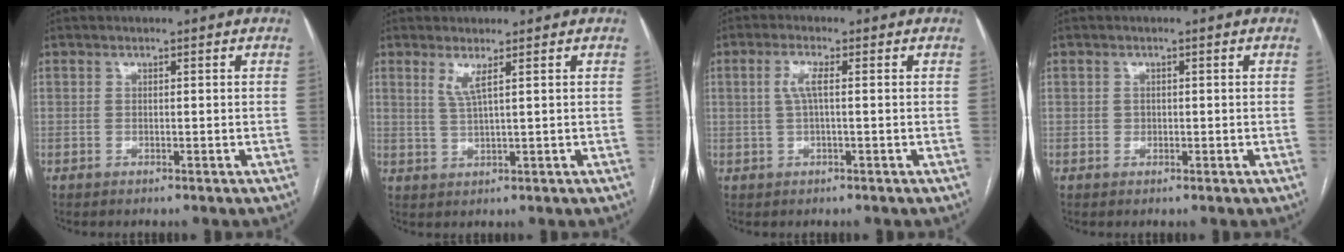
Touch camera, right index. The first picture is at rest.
{"total": 2.7, "force": [1.4, -0.3, 2.3], "torque": [-0.053, -0.006, 0.031]}
{"total": 3.0, "force": [0.4, 0.5, 2.9], "torque": [-0.063, 0.007, 0.010]}
{"total": 0.8, "force": [-0.1, 0.8, 0.2], "torque": [0.001, 0.003, -0.001]}